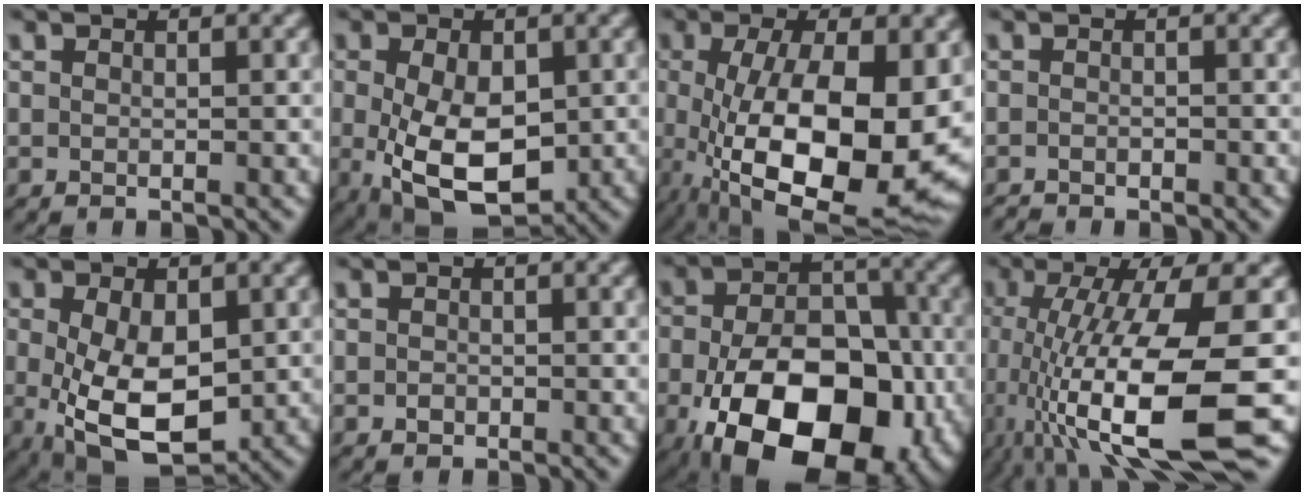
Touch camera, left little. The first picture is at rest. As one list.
[{"total": 8.2, "force": [-1.5, 4.7, 6.6], "torque": [-0.134, -0.015, -0.020]}, {"total": 13.4, "force": [-2.3, 5.0, 12.3], "torque": [-0.210, -0.028, -0.029]}, {"total": 0.9, "force": [-0.9, 0.2, 0.1], "torque": [-0.003, 0.000, -0.017]}, {"total": 8.5, "force": [-1.2, 4.6, 7.0], "torque": [-0.148, -0.017, -0.011]}, {"total": 0.6, "force": [-0.3, 0.5, 0.2], "torque": [-0.004, -0.003, -0.008]}, {"total": 16.9, "force": [-6.6, 10.3, 11.6], "torque": [-0.165, -0.029, -0.097]}, {"total": 13.0, "force": [-4.3, 2.8, 11.9], "torque": [-0.215, -0.019, -0.070]}]